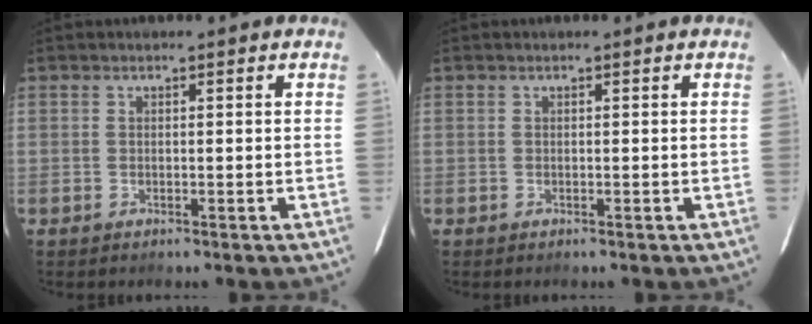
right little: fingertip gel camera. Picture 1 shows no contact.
{"total": 0.0}